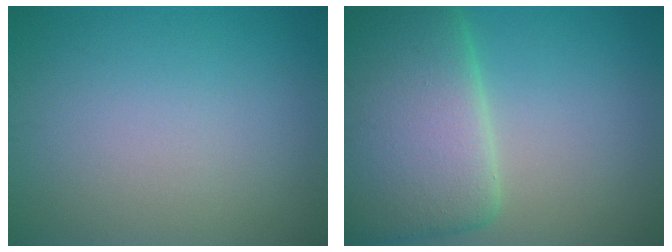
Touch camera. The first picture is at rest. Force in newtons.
{"total": 11.5, "press": 11.5, "slide": 0.4}